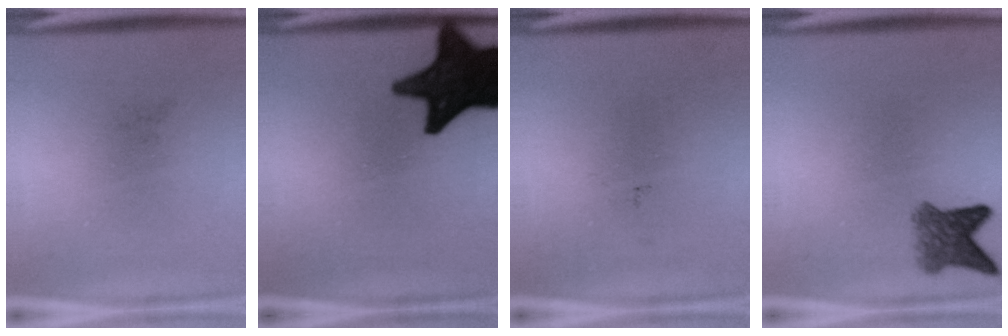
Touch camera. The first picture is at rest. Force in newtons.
{"total": 19.0}
{"total": 0.0}
{"total": 4.5}